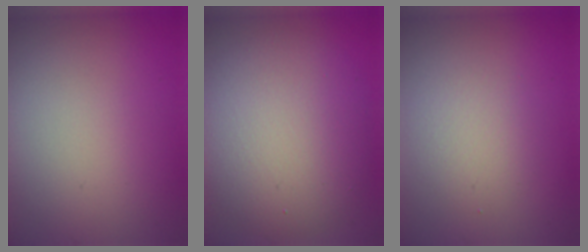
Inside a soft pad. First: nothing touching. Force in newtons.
{"total": 8.3, "press": 8.3, "slide": 0.8}
{"total": 2.4, "press": 2.4, "slide": 0.0}